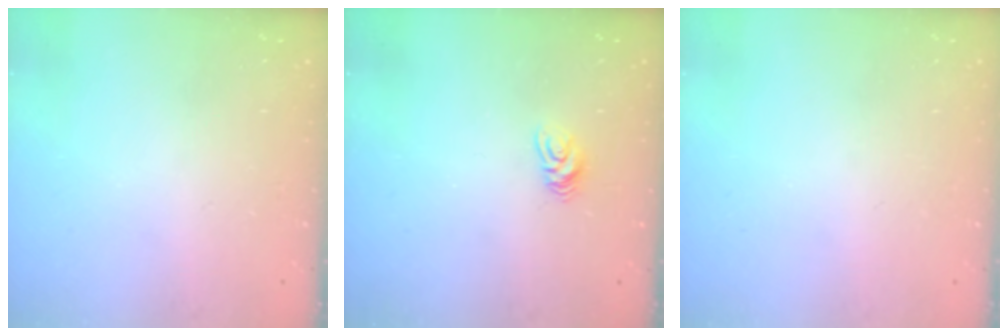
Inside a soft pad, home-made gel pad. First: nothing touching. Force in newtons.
{"total": 5.2, "press": 5.2, "slide": 0.3}
{"total": 0.0}